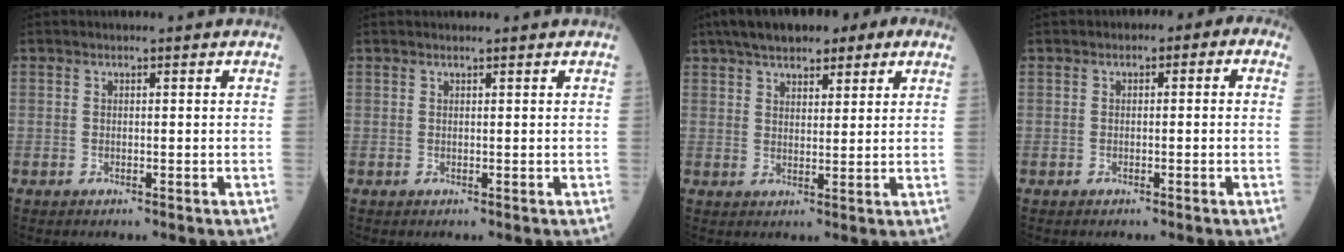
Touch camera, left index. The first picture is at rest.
{"total": 0.8, "force": [0.7, -0.2, 0.4], "torque": [-0.008, 0.005, 0.012]}
{"total": 13.6, "force": [9.0, 4.9, 9.0], "torque": [-0.144, 0.041, 0.131]}
{"total": 2.6, "force": [-0.4, 1.5, 2.1], "torque": [-0.020, 0.020, -0.016]}